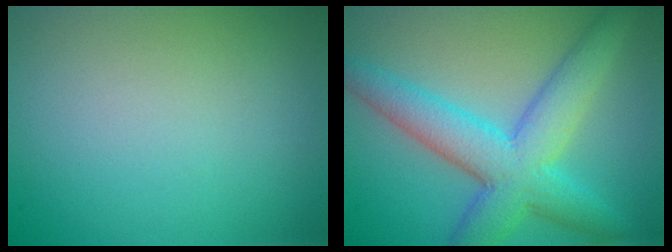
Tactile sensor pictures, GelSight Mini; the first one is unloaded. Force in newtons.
{"total": 7.2, "press": 7.2, "slide": 0.1}